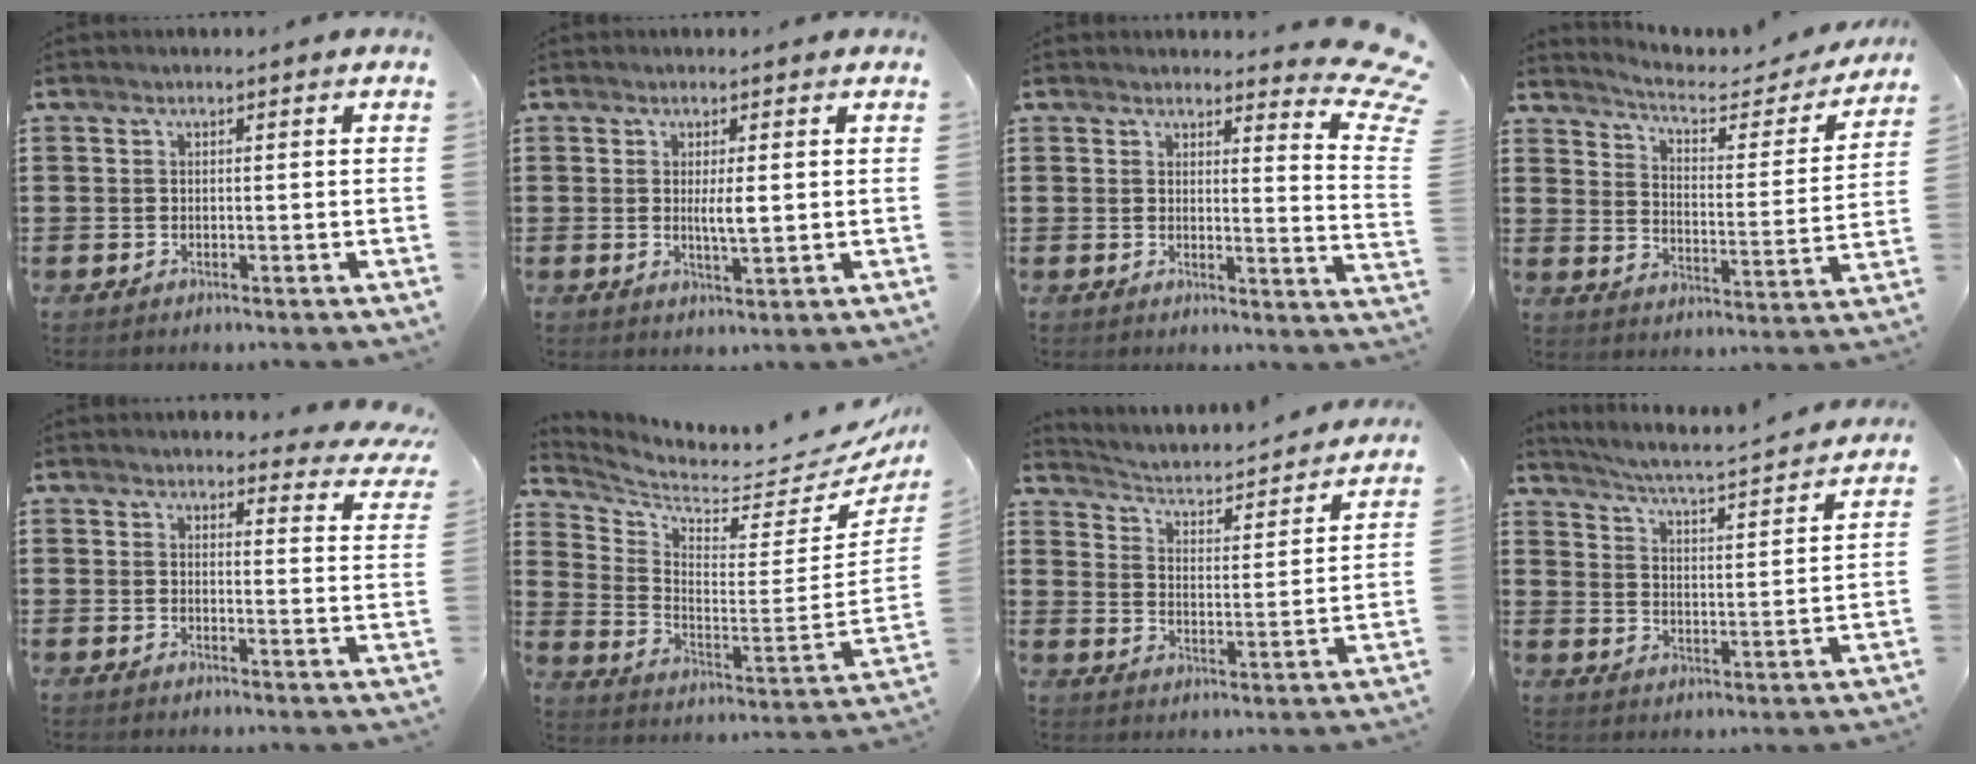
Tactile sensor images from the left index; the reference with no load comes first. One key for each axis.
{"total": 3.2, "fx": 0.4, "fy": 0.6, "fz": 3.1, "tx": -0.051, "ty": -0.007, "tz": 0.004}
{"total": 5.2, "fx": 4.3, "fy": 0.5, "fz": 2.9, "tx": -0.033, "ty": -0.032, "tz": 0.070}
{"total": 4.2, "fx": 3.5, "fy": 0.9, "fz": 2.1, "tx": -0.061, "ty": -0.023, "tz": 0.051}
{"total": 3.9, "fx": 3.7, "fy": 0.5, "fz": 1.1, "tx": -0.021, "ty": -0.020, "tz": 0.063}
{"total": 4.2, "fx": 3.9, "fy": 0.7, "fz": 1.4, "tx": -0.057, "ty": -0.058, "tz": 0.061}
{"total": 2.2, "fx": 2.1, "fy": 0.3, "fz": 0.7, "tx": -0.031, "ty": -0.031, "tz": 0.022}
{"total": 3.9, "fx": 3.7, "fy": -0.5, "fz": 1.4, "tx": -0.047, "ty": -0.038, "tz": 0.053}